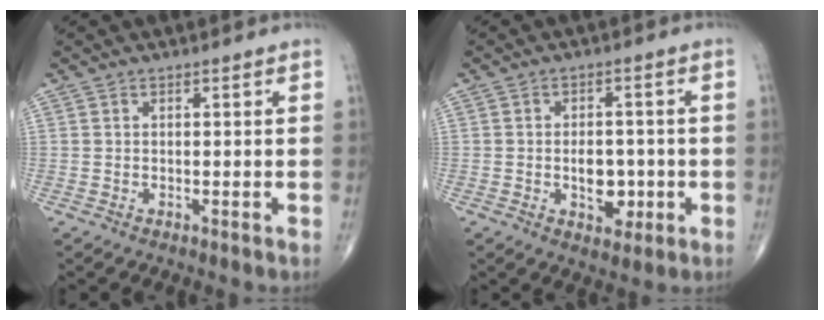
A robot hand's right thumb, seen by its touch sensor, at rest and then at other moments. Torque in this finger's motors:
{"motor_torque": [2.38, 0.99, 0.81, -0.68, 0.33]}